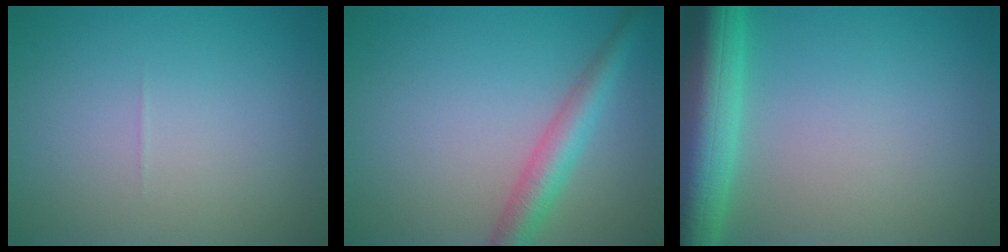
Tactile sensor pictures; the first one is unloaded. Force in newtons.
{"total": 3.5, "press": 3.5, "slide": 0.1}
{"total": 8.9, "press": 8.9, "slide": 0.3}